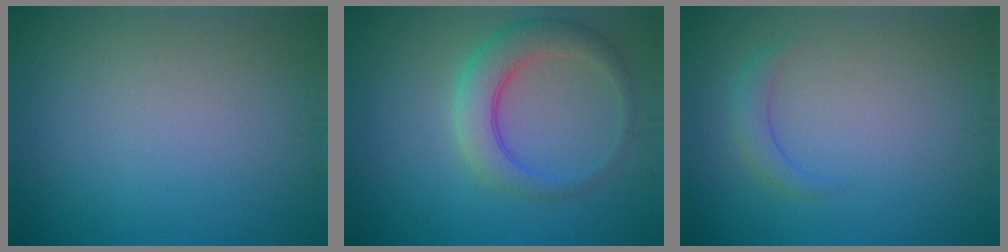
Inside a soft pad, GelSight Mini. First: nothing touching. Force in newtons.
{"total": 4.3, "press": 4.3, "slide": 0.3}
{"total": 1.5, "press": 1.5, "slide": 0.1}